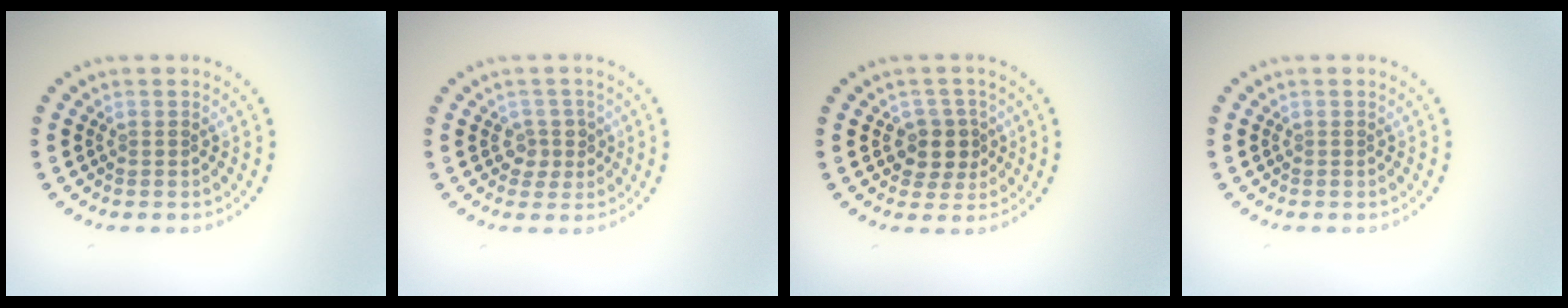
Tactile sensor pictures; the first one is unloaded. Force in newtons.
{"total": 1.9, "press": 1.5, "slide": 1.2}
{"total": 2.5, "press": 2.3, "slide": 1.1}
{"total": 0.0}